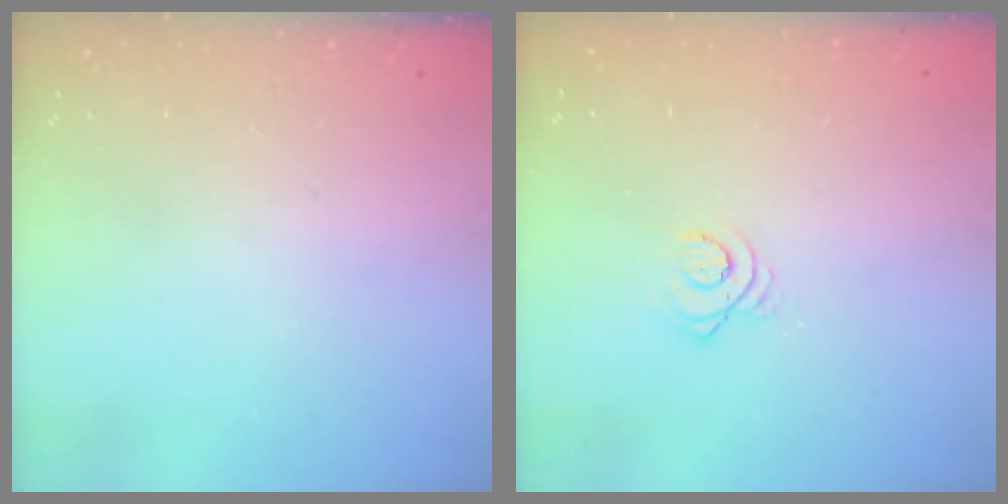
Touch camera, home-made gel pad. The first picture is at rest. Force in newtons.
{"total": 3.2, "press": 3.1, "slide": 0.4}